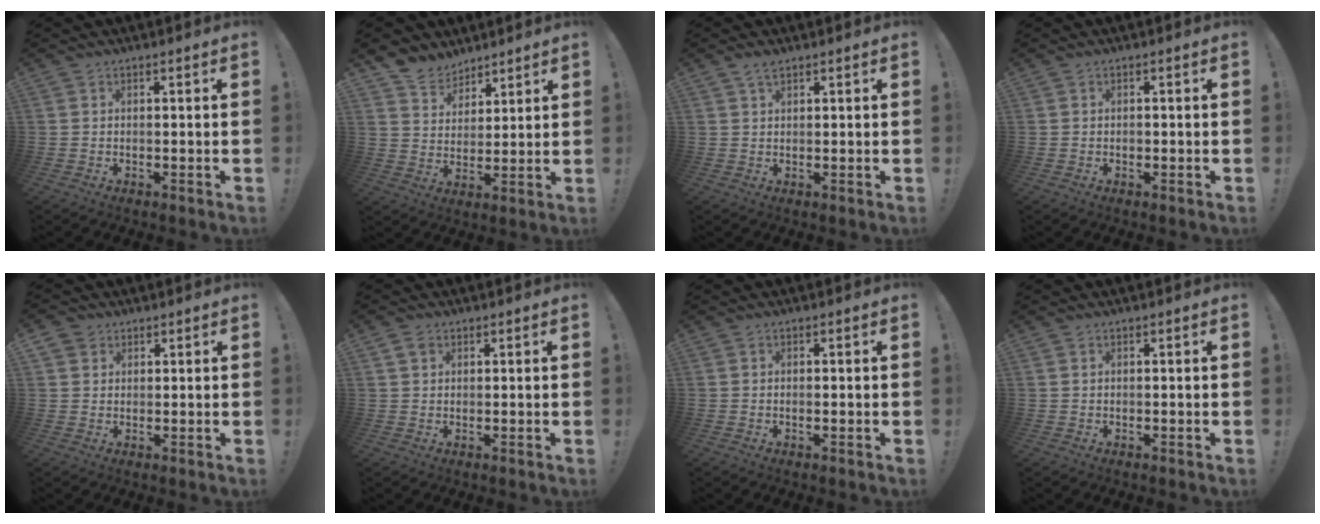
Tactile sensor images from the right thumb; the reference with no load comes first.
{"total": 7.9, "force": [6.4, 4.8, 0.3], "torque": [-0.017, -0.050, 0.127]}
{"total": 2.5, "force": [1.9, 0.7, 1.5], "torque": [-0.022, -0.006, 0.032]}
{"total": 0.8, "force": [-0.4, 0.7, 0.3], "torque": [-0.009, 0.004, -0.007]}
{"total": 3.4, "force": [1.9, 2.8, 0.2], "torque": [-0.005, -0.005, 0.035]}
{"total": 2.2, "force": [1.2, 1.6, 0.7], "torque": [-0.015, 0.004, 0.024]}
{"total": 0.7, "force": [-0.2, -0.1, 0.6], "torque": [-0.004, -0.003, -0.005]}
{"total": 0.0}